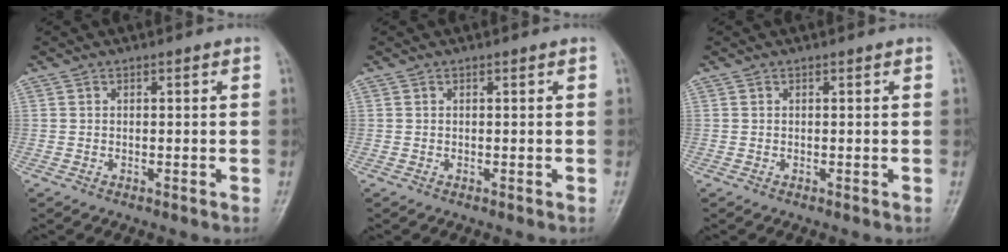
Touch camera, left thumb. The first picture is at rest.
{"total": 0.0}
{"total": 0.0}